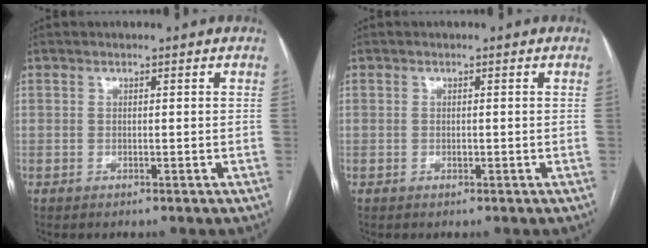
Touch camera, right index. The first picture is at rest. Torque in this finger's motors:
{"motor_torque": [0.01, 0.14, 0.12, 0.01]}